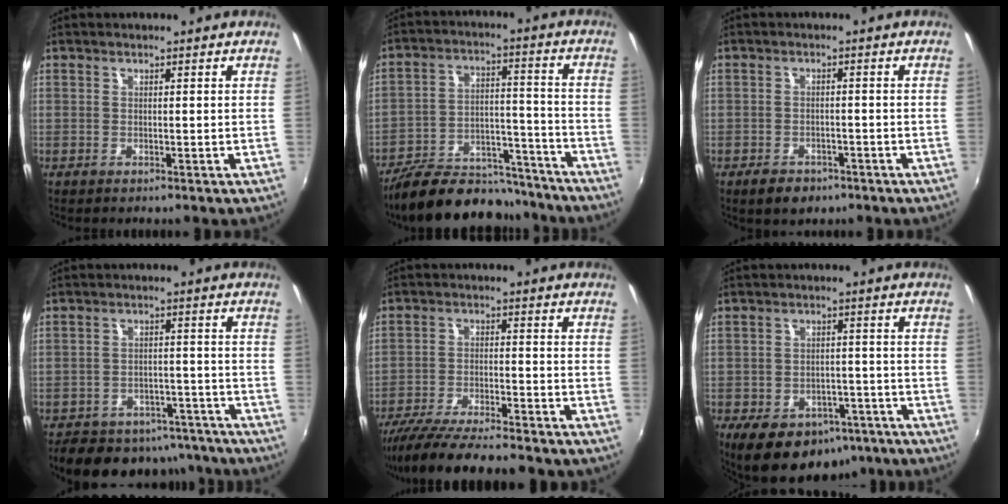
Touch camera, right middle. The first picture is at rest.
{"total": 20.0, "force": [-17.2, 7.1, 7.5], "torque": [-0.148, 0.018, -0.245]}
{"total": 4.7, "force": [-3.2, 2.9, 1.9], "torque": [-0.053, -0.007, -0.045]}
{"total": 16.8, "force": [-13.9, 7.5, 5.8], "torque": [-0.124, 0.016, -0.173]}
{"total": 16.4, "force": [-14.3, 2.1, 7.8], "torque": [-0.159, -0.038, -0.230]}
{"total": 15.5, "force": [-9.7, 9.6, 7.4], "torque": [-0.159, 0.004, -0.120]}